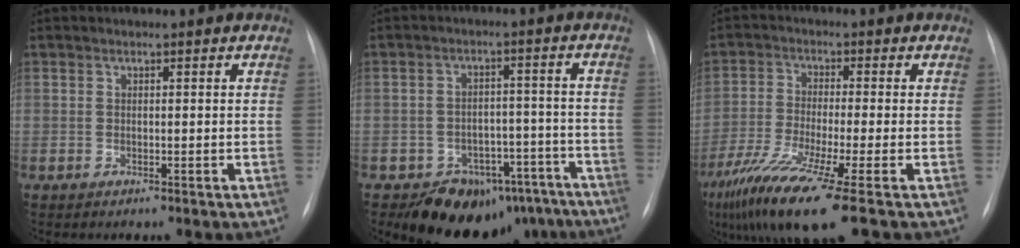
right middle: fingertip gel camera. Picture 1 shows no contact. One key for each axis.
{"total": 13.4, "fx": -11.0, "fy": 7.3, "fz": 2.5, "tx": -0.009, "ty": 0.043, "tz": -0.138}
{"total": 12.1, "fx": -7.7, "fy": -0.6, "fz": 9.3, "tx": -0.180, "ty": -0.041, "tz": -0.139}